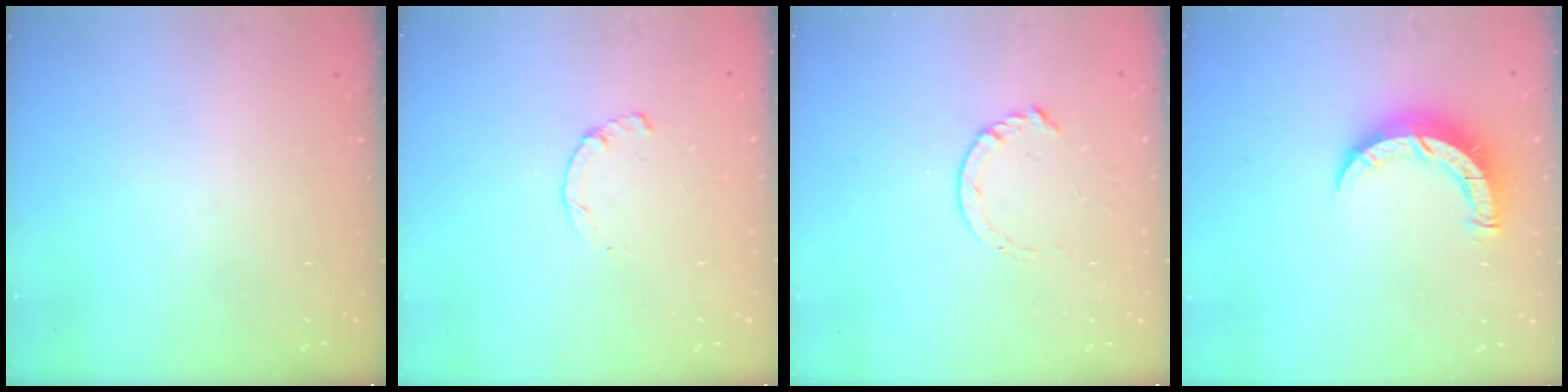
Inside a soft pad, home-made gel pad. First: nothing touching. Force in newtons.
{"total": 1.7, "press": 1.7, "slide": 0.3}
{"total": 4.7, "press": 4.7, "slide": 0.6}
{"total": 8.1, "press": 8.1, "slide": 0.5}